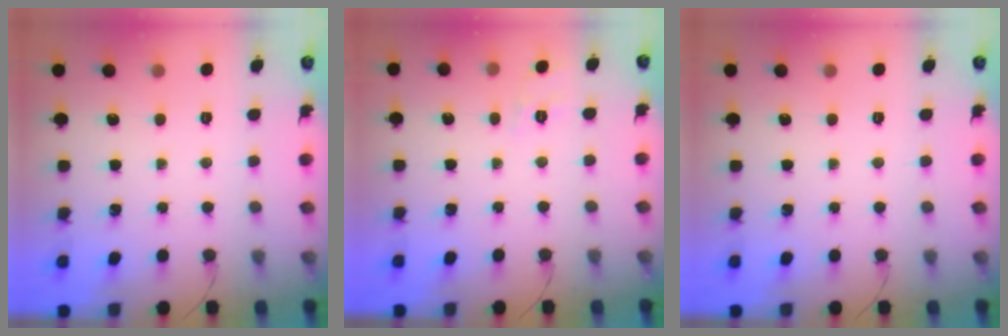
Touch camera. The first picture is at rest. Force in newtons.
{"total": 2.2, "press": 1.1, "slide": 1.9}
{"total": 0.0}